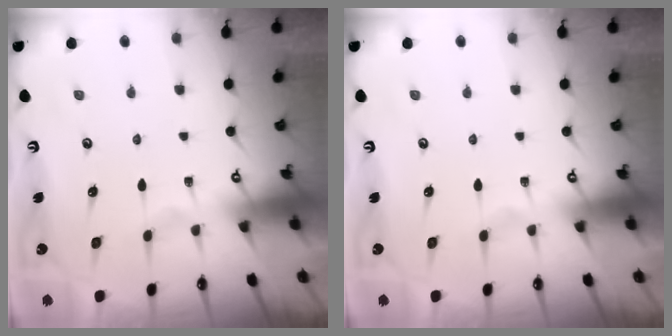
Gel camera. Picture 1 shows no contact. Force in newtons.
{"total": 0.0}